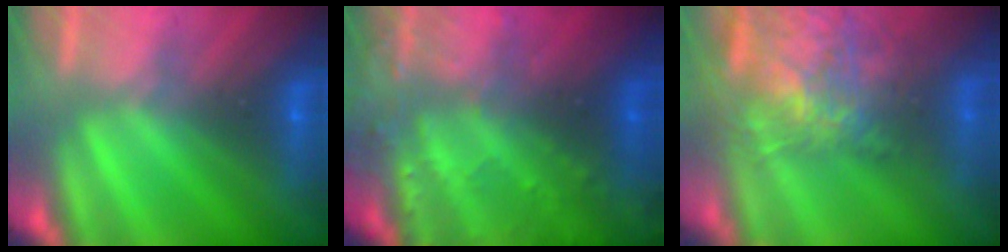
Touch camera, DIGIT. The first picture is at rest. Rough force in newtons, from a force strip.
{"total": 8.9}
{"total": 9.8}